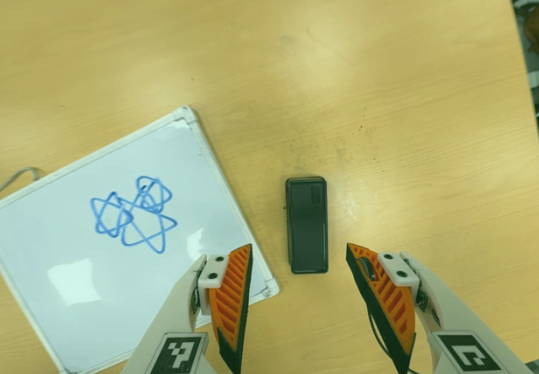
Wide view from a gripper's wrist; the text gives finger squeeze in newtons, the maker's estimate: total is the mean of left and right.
{"total": 0.0}